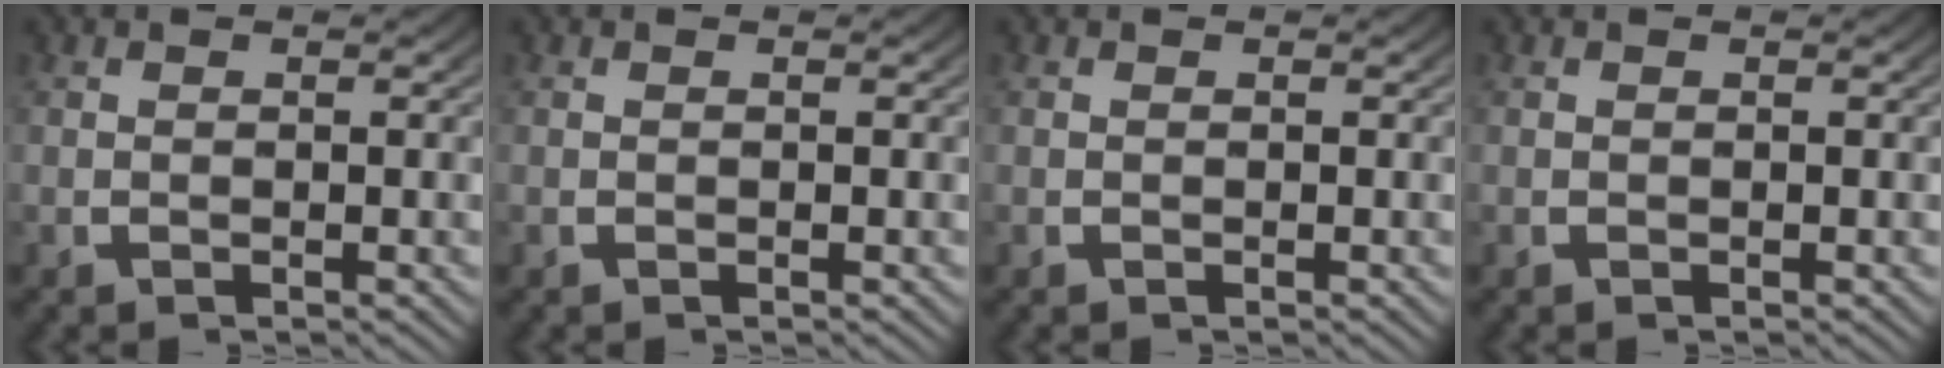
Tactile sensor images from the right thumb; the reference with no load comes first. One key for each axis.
{"total": 0.0}
{"total": 0.0}
{"total": 0.0}